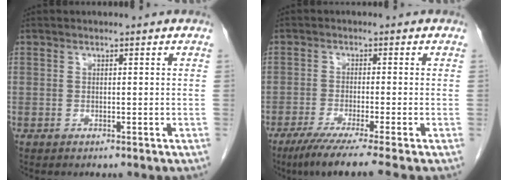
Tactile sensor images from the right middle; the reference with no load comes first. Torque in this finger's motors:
{"motor_torque": [0.05, -0.03, 0.07, 0.06]}